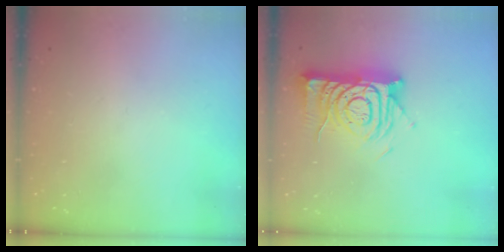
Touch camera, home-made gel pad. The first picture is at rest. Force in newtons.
{"total": 12.4, "press": 12.4, "slide": 0.9}